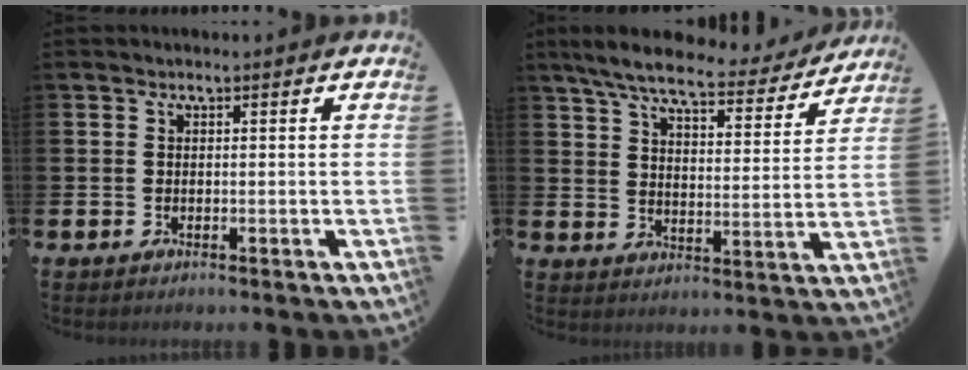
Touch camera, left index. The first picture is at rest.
{"total": 7.9, "force": [7.0, 1.4, 3.3], "torque": [-0.088, -0.037, 0.120]}